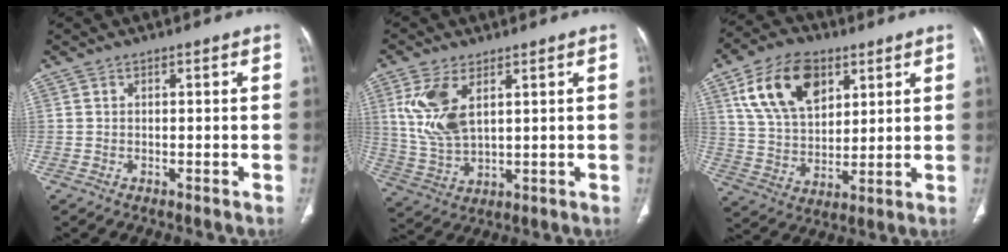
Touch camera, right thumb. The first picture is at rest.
{"total": 10.4, "force": [3.8, 5.1, 8.2], "torque": [-0.178, -0.011, 0.089]}
{"total": 16.2, "force": [7.4, 10.0, 10.4], "torque": [-0.159, -0.020, 0.142]}